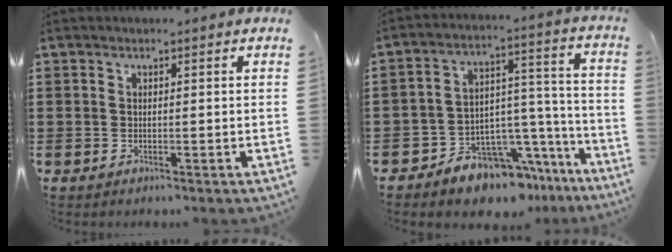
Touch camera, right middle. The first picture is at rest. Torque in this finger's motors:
{"motor_torque": [1.85, -0.29, 0.20, 0.12]}